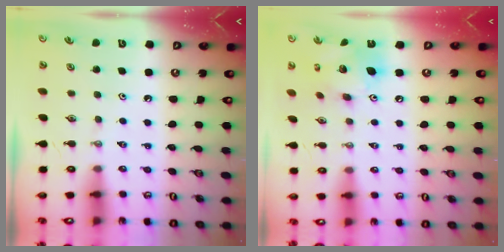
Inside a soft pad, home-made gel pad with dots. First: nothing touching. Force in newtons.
{"total": 15.3, "press": 15.2, "slide": 1.6}